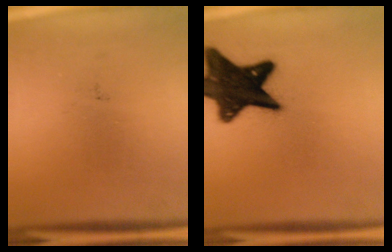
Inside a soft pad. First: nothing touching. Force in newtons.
{"total": 19.0}